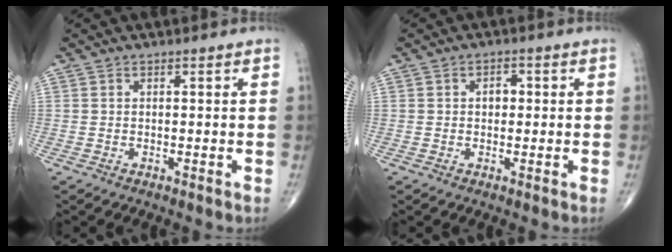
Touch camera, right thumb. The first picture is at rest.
{"total": 2.3, "force": [0.2, 1.7, 1.6], "torque": [-0.012, 0.006, 0.000]}